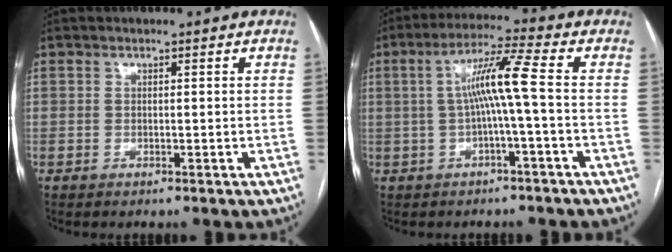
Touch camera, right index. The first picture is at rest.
{"total": 7.4, "force": [-0.1, -0.8, 7.4], "torque": [-0.134, 0.020, -0.001]}